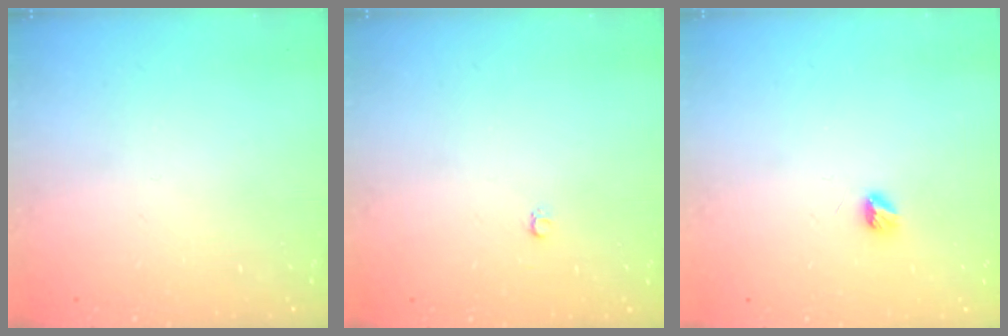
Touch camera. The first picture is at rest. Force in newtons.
{"total": 2.6, "press": 2.6, "slide": 0.3}
{"total": 3.8, "press": 3.7, "slide": 0.5}